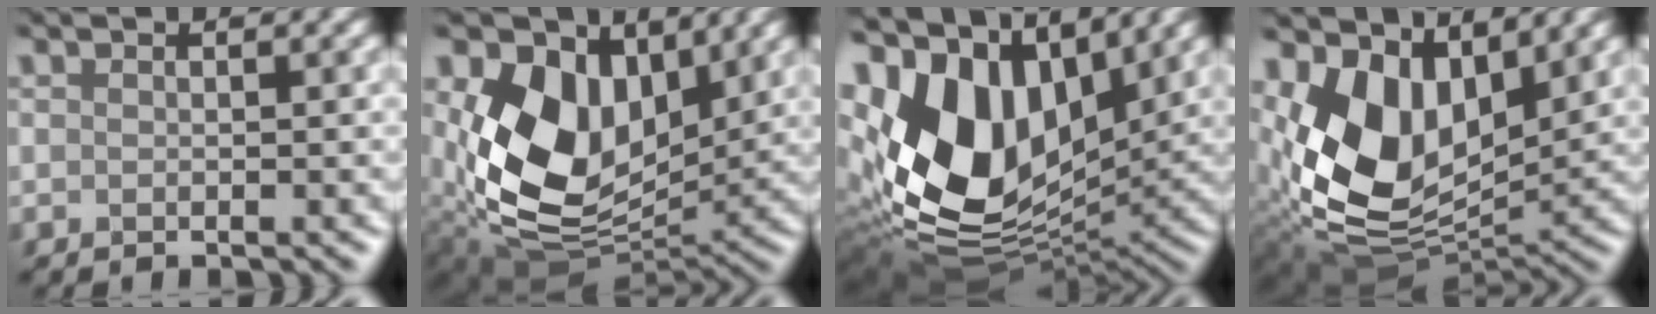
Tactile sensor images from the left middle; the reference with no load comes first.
{"total": 11.4, "force": [3.5, 7.8, 7.5], "torque": [-0.152, -0.016, 0.070]}
{"total": 14.8, "force": [3.8, 9.4, 10.8], "torque": [-0.250, 0.006, 0.065]}
{"total": 9.2, "force": [3.8, 6.0, 5.8], "torque": [-0.132, -0.023, 0.078]}